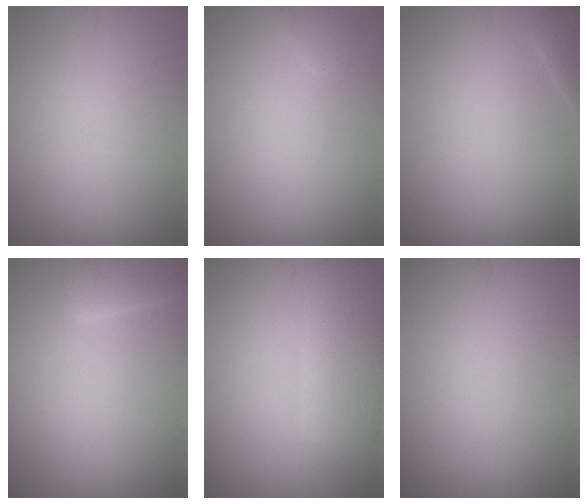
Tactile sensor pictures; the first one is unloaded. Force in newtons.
{"total": 0.6, "press": 0.6, "slide": 0.1}
{"total": 0.9, "press": 0.9, "slide": 0.1}
{"total": 2.4, "press": 2.4, "slide": 0.2}
{"total": 4.9, "press": 4.9, "slide": 0.3}
{"total": 0.0}